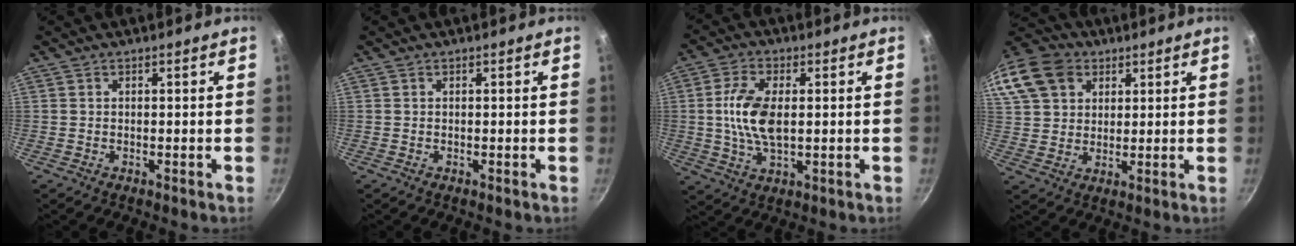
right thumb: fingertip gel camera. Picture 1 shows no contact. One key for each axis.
{"total": 0.0}
{"total": 9.9, "fx": 0.6, "fy": 5.1, "fz": 8.4, "tx": -0.165, "ty": 0.003, "tz": 0.010}
{"total": 20.8, "fx": 9.2, "fy": 15.6, "fz": 10.2, "tx": -0.241, "ty": 0.042, "tz": 0.169}